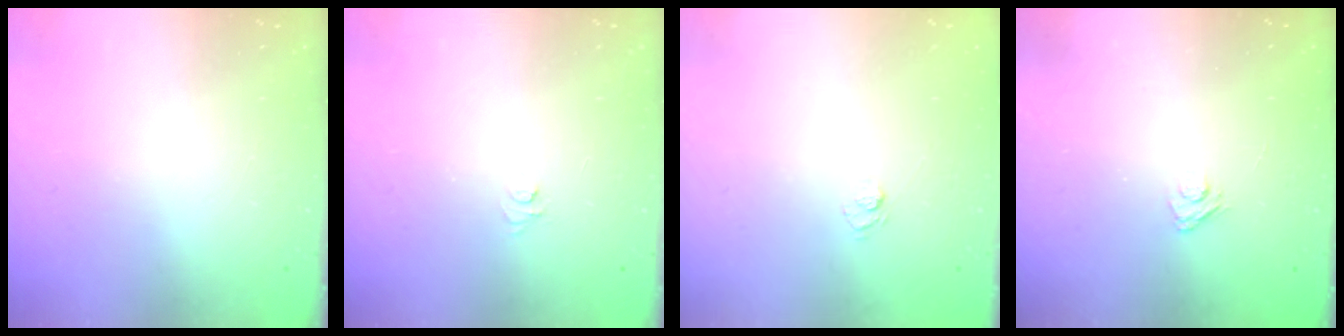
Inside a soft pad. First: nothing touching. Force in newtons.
{"total": 4.0, "press": 4.0, "slide": 0.4}
{"total": 4.5, "press": 4.3, "slide": 1.2}
{"total": 3.1, "press": 2.8, "slide": 1.3}